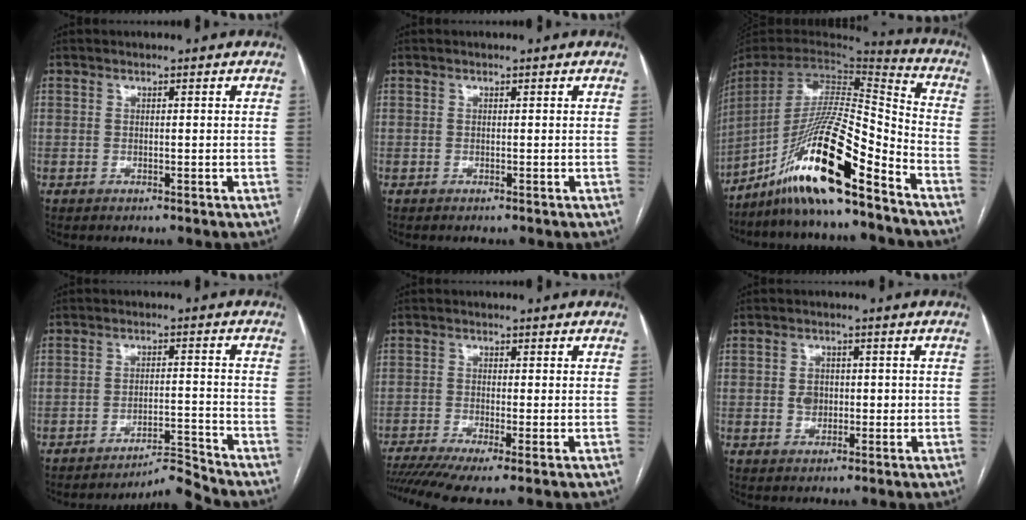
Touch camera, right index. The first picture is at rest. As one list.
[{"total": 0.0}, {"total": 19.9, "force": [-13.5, 1.1, 14.6], "torque": [-0.295, -0.007, -0.250]}, {"total": 5.1, "force": [-4.7, -2.1, -0.5], "torque": [0.011, 0.004, -0.074]}, {"total": 8.7, "force": [-5.8, 1.4, 6.4], "torque": [-0.118, -0.008, -0.101]}, {"total": 3.3, "force": [0.1, 2.7, 1.8], "torque": [-0.027, 0.010, 0.005]}]